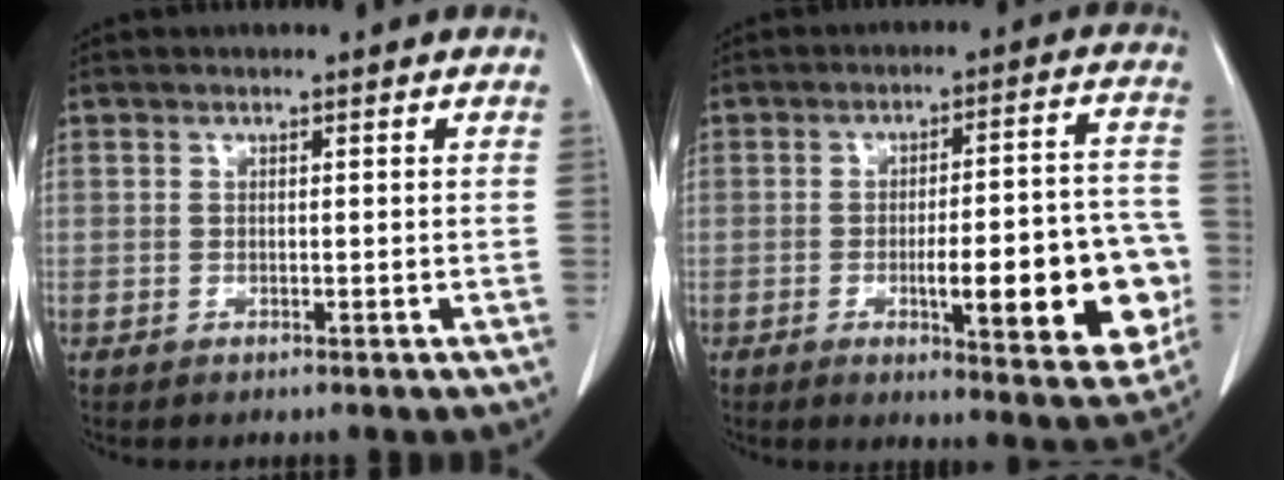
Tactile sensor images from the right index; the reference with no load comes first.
{"total": 16.9, "force": [-4.1, 3.9, 15.9], "torque": [-0.163, 0.019, -0.041]}